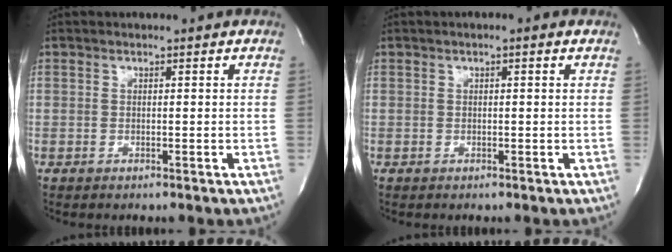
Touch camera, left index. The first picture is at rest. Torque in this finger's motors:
{"motor_torque": [0.63, -0.57, 0.01, 0.02]}